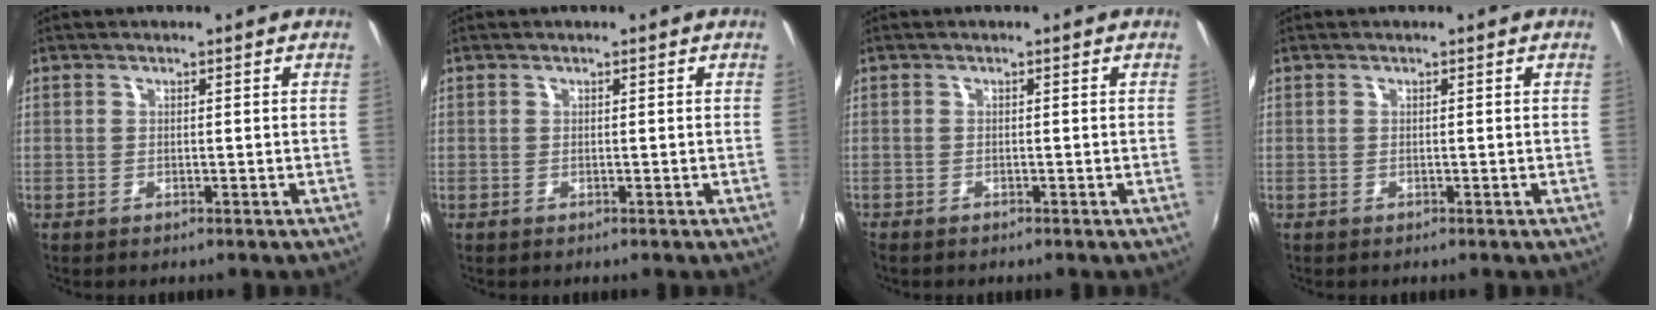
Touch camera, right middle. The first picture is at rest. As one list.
[{"total": 0.0}, {"total": 0.7, "force": [-0.7, 0.2, 0.1], "torque": [-0.004, -0.003, -0.015]}, {"total": 0.0}]